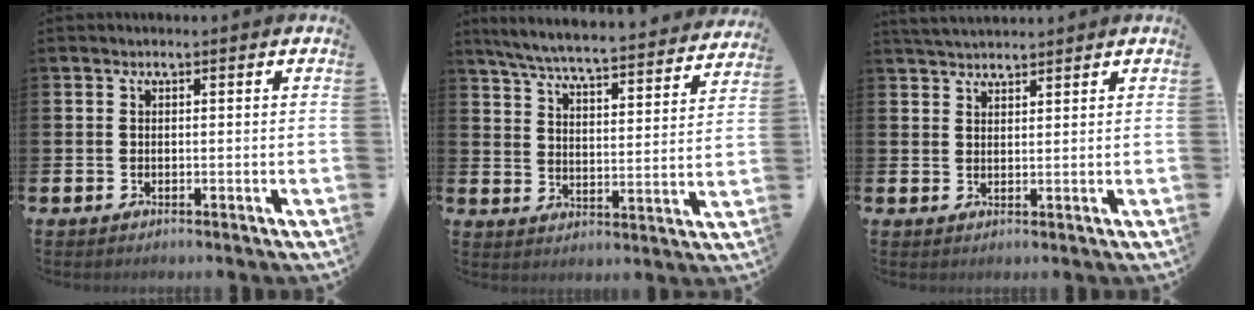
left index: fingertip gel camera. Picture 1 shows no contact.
{"total": 6.4, "force": [6.0, 0.2, 2.3], "torque": [-0.074, -0.047, 0.100]}
{"total": 3.0, "force": [2.9, 0.4, 0.3], "torque": [-0.013, -0.009, 0.055]}